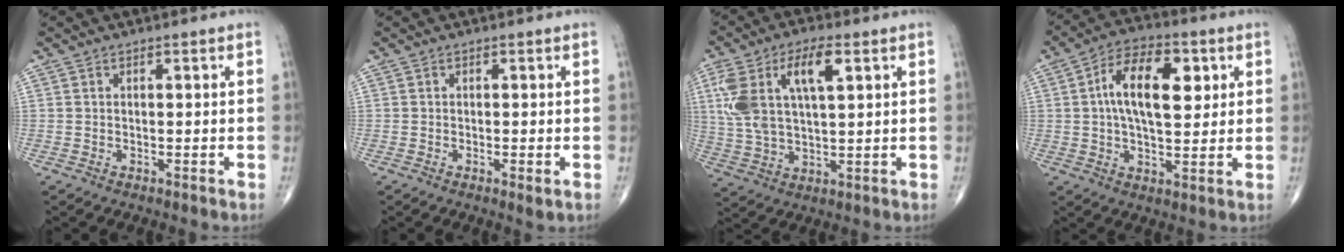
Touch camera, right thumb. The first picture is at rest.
{"total": 1.4, "force": [-0.4, 0.3, 1.3], "torque": [-0.025, -0.007, -0.008]}
{"total": 13.9, "force": [4.6, 6.1, 11.6], "torque": [-0.241, 0.008, 0.091]}
{"total": 13.7, "force": [3.0, 7.0, 11.4], "torque": [-0.176, 0.007, 0.046]}